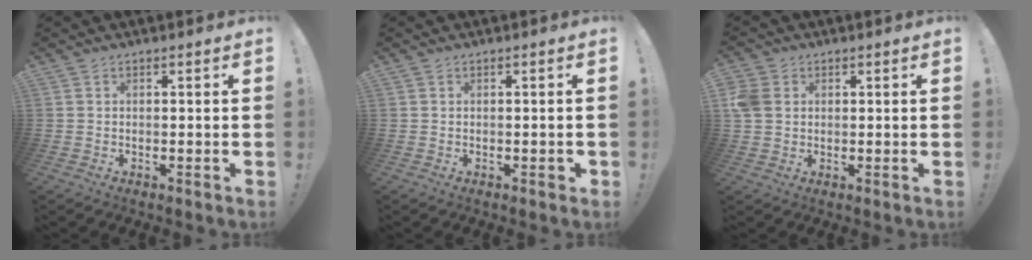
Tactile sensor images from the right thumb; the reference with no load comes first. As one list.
[{"total": 1.0, "force": [-0.2, 0.7, 0.7], "torque": [-0.005, 0.000, -0.004]}, {"total": 6.1, "force": [1.2, 5.0, 3.2], "torque": [-0.066, 0.007, 0.025]}]